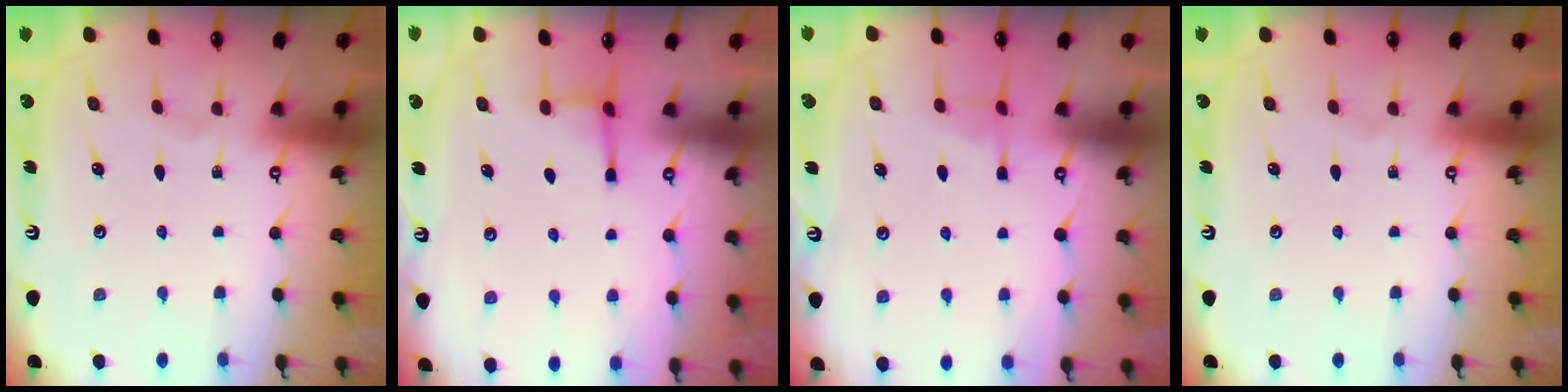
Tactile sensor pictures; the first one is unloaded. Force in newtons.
{"total": 3.2, "press": 3.1, "slide": 0.7}
{"total": 3.8, "press": 3.8, "slide": 0.6}
{"total": 0.0}